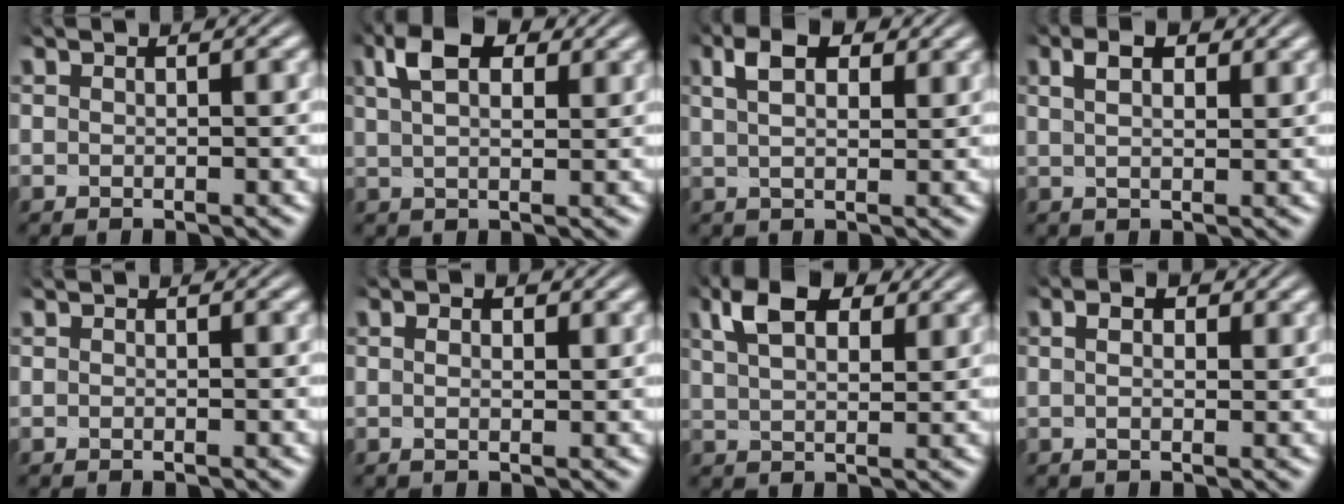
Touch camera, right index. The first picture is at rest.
{"total": 5.6, "force": [2.3, 3.4, 3.9], "torque": [-0.081, 0.001, 0.033]}
{"total": 4.6, "force": [1.8, 2.8, 3.1], "torque": [-0.063, 0.002, 0.024]}
{"total": 3.1, "force": [1.2, 2.0, 2.1], "torque": [-0.038, 0.003, 0.016]}
{"total": 0.0}
{"total": 0.9, "force": [-0.1, 0.5, 0.7], "torque": [-0.019, -0.005, -0.001]}
{"total": 6.3, "force": [2.9, 3.9, 4.0], "torque": [-0.088, 0.002, 0.044]}
{"total": 2.0, "force": [0.3, 1.3, 1.4], "torque": [-0.025, -0.002, 0.002]}